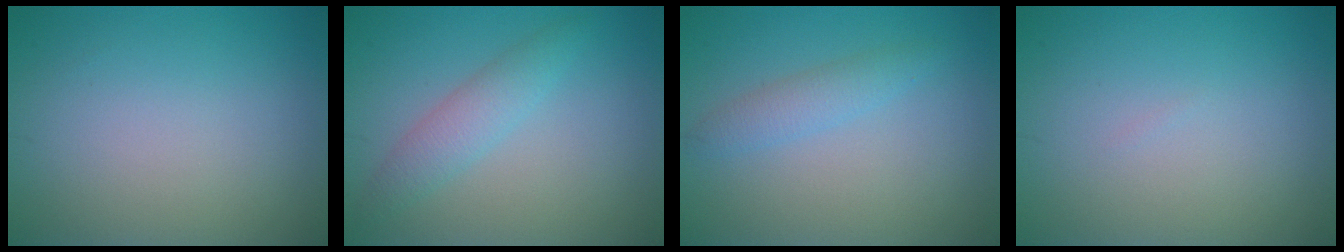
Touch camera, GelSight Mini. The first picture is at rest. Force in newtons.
{"total": 2.5, "press": 2.5, "slide": 0.1}
{"total": 2.0, "press": 2.0, "slide": 0.1}
{"total": 0.0}